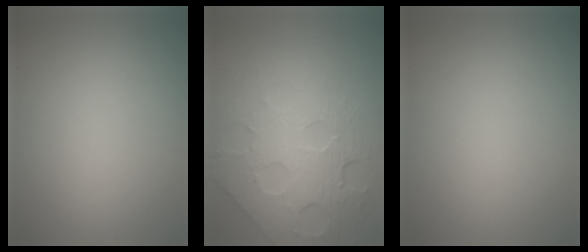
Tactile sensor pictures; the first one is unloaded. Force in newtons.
{"total": 8.0, "press": 5.5, "slide": 5.9}
{"total": 0.0}